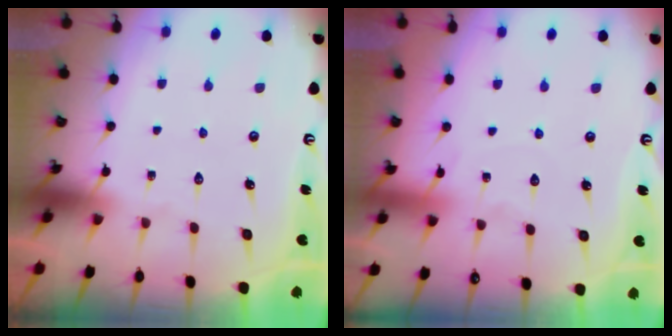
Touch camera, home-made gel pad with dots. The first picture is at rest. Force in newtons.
{"total": 2.8, "press": 2.8, "slide": 0.4}